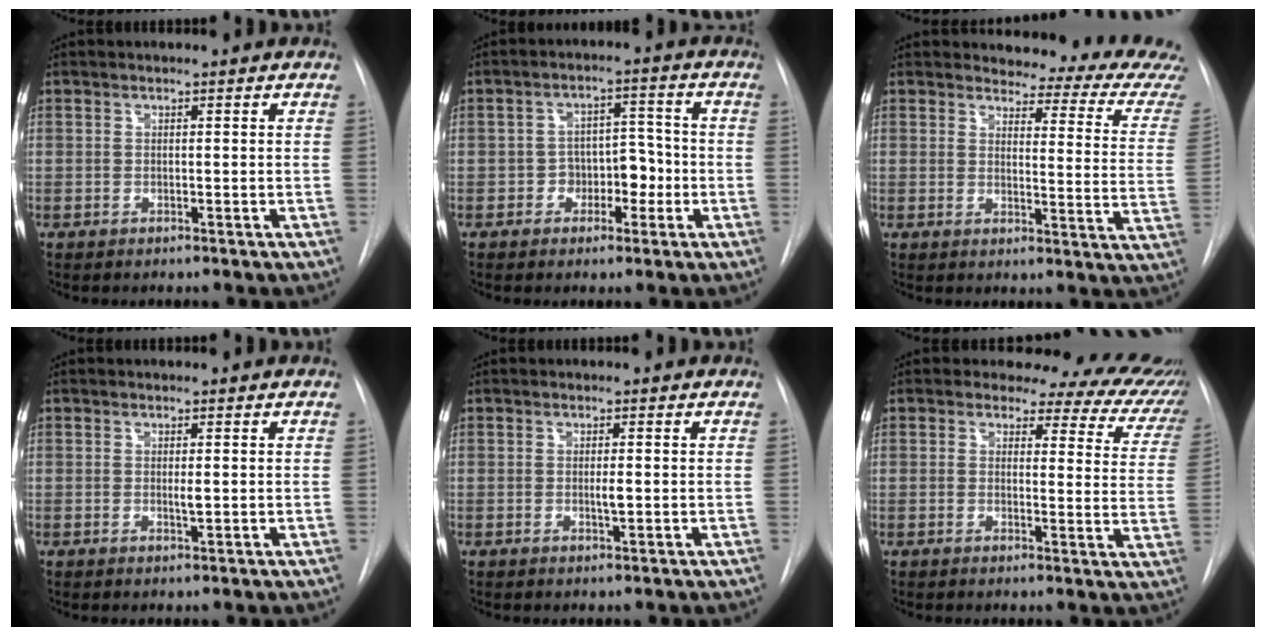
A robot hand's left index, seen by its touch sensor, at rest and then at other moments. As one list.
[{"total": 5.4, "force": [-1.9, 3.6, 3.5], "torque": [-0.042, 0.022, -0.027]}, {"total": 13.7, "force": [13.3, 1.2, 3.2], "torque": [-0.019, -0.092, 0.124]}, {"total": 1.0, "force": [0.1, 0.2, 1.0], "torque": [-0.020, -0.004, 0.002]}, {"total": 1.3, "force": [-0.1, 0.2, 1.2], "torque": [-0.023, -0.003, -0.001]}, {"total": 14.9, "force": [13.4, 5.3, 3.7], "torque": [-0.012, -0.057, 0.111]}]